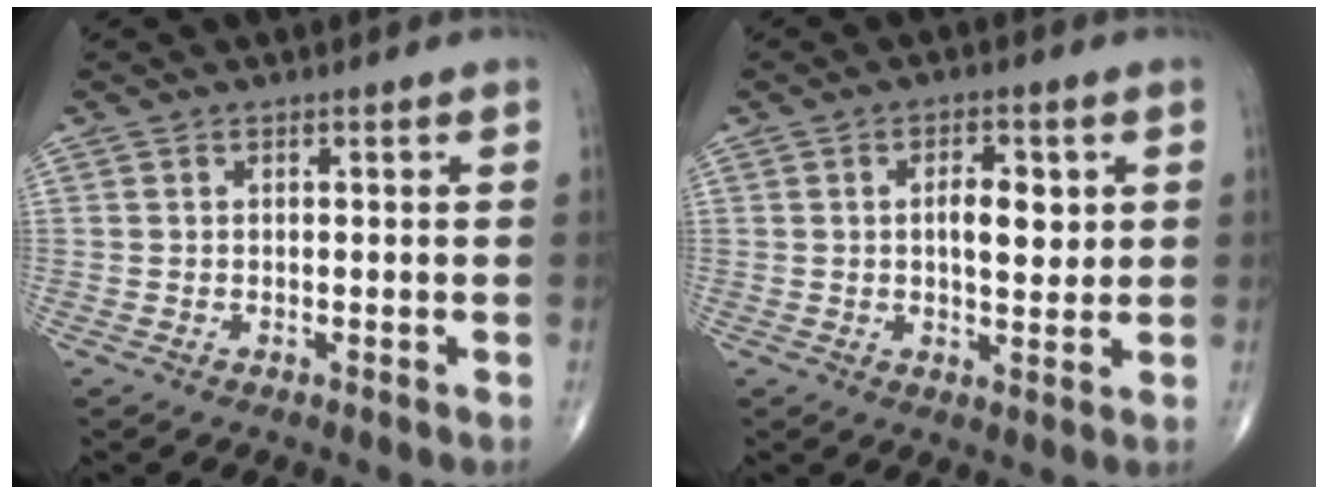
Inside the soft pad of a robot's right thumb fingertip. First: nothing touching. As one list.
[{"total": 6.3, "force": [1.2, 3.0, 5.4], "torque": [-0.068, -0.006, 0.018]}]